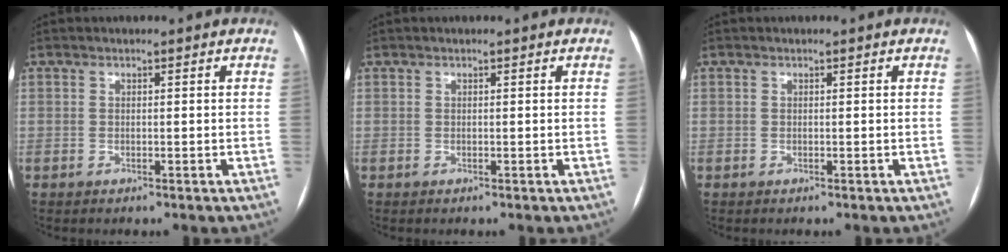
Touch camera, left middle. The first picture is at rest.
{"total": 0.0}
{"total": 0.0}